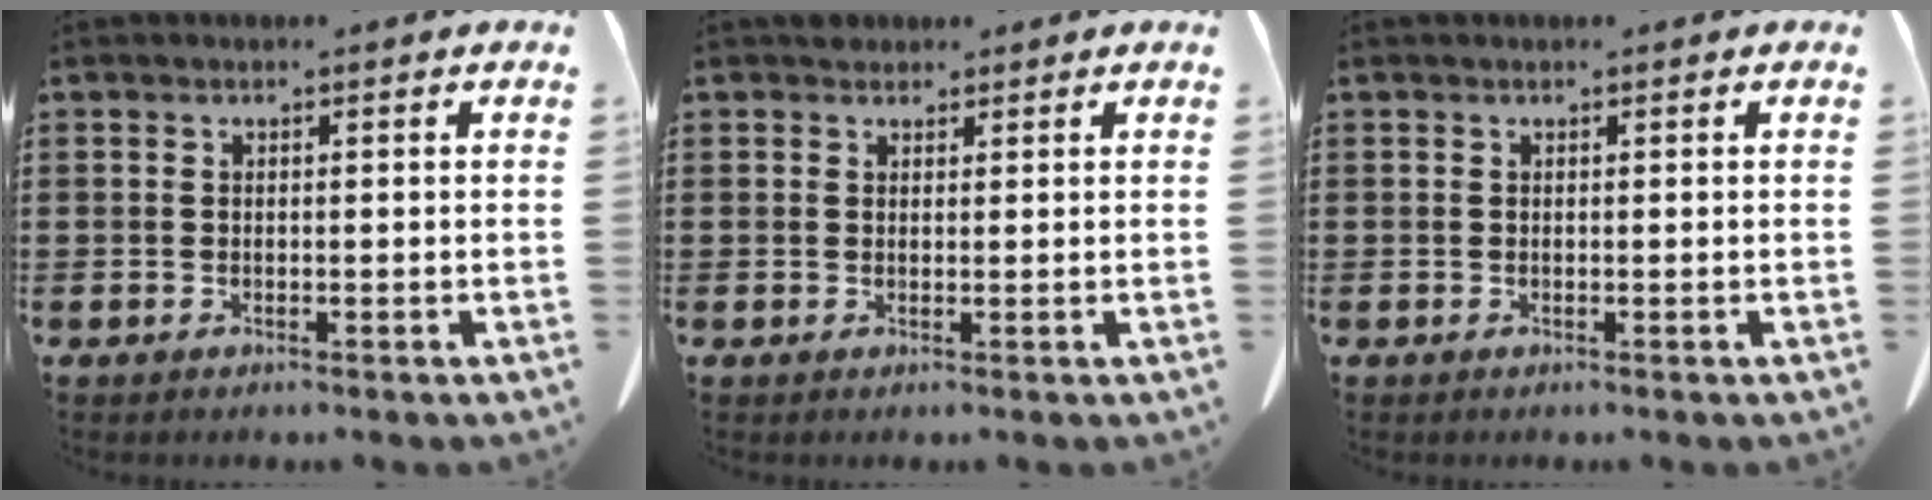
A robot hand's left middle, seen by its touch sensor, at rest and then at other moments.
{"total": 1.5, "force": [1.2, 0.9, 0.1], "torque": [0.002, 0.002, 0.022]}
{"total": 0.0}